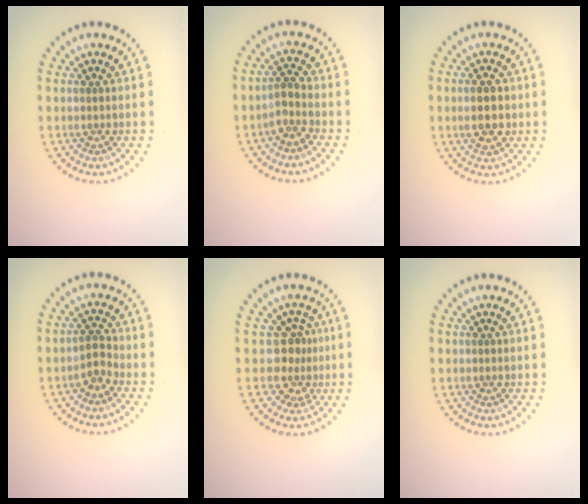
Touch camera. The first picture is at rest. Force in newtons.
{"total": 1.8, "press": 1.5, "slide": 1.1}
{"total": 3.9, "press": 3.9, "slide": 0.2}
{"total": 1.9, "press": 1.6, "slide": 0.9}
{"total": 2.8, "press": 2.0, "slide": 1.9}
{"total": 0.0}